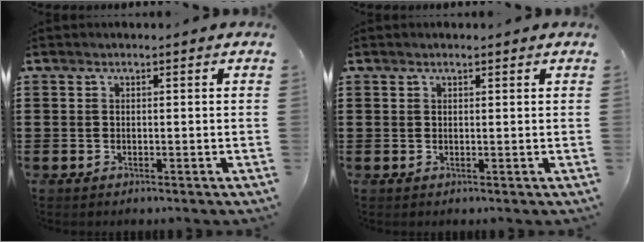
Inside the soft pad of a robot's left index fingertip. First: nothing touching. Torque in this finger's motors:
{"motor_torque": [2.14, 0.00, -0.02, -0.03]}